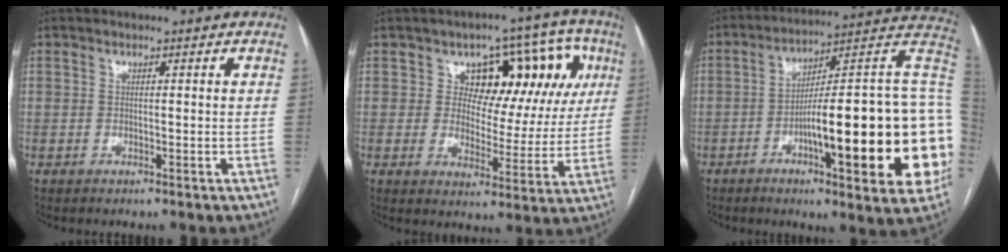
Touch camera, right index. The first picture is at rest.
{"total": 13.2, "force": [4.5, 8.0, 9.4], "torque": [-0.092, 0.040, 0.065]}
{"total": 27.2, "force": [-4.9, 3.8, 26.5], "torque": [-0.284, 0.012, -0.072]}